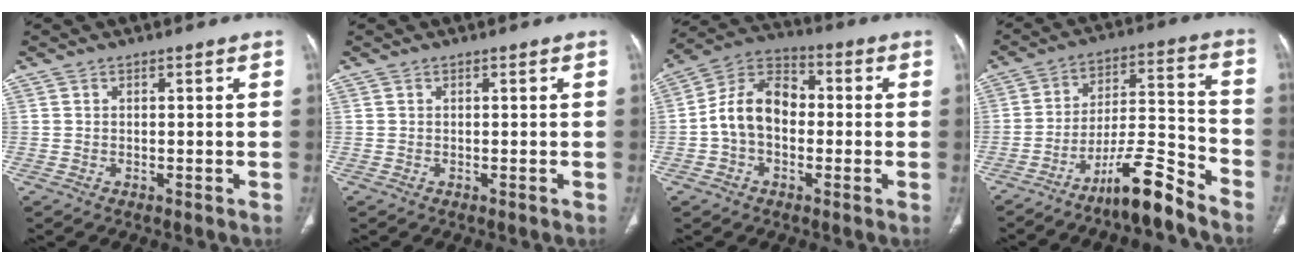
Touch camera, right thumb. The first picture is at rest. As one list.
[{"total": 0.0}, {"total": 11.7, "force": [-1.1, 8.3, 8.1], "torque": [-0.133, 0.038, -0.033]}, {"total": 11.9, "force": [-9.4, 1.6, 7.1], "torque": [-0.118, 0.085, -0.164]}]